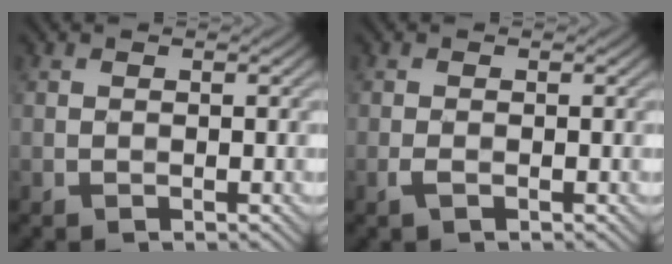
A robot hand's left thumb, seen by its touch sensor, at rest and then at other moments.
{"total": 1.0, "force": [-0.5, 0.2, 0.8], "torque": [-0.021, 0.001, -0.011]}